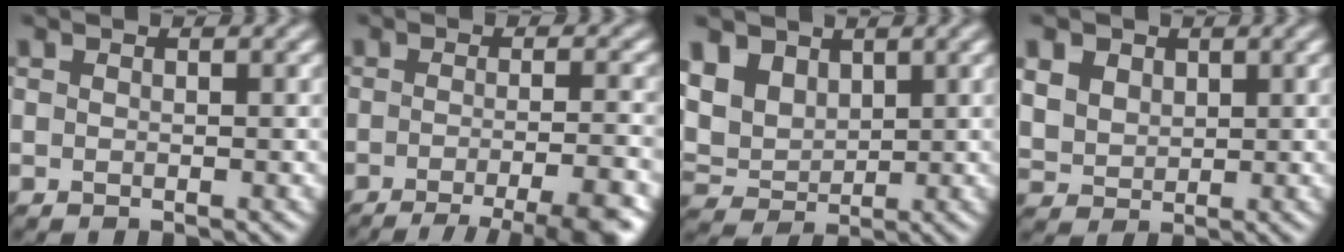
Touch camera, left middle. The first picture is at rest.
{"total": 8.3, "force": [-4.9, 2.0, 6.4], "torque": [-0.076, -0.003, -0.063]}
{"total": 5.2, "force": [3.2, 3.4, 2.1], "torque": [-0.085, 0.008, 0.073]}
{"total": 4.8, "force": [3.0, 3.3, 1.8], "torque": [-0.074, 0.014, 0.057]}